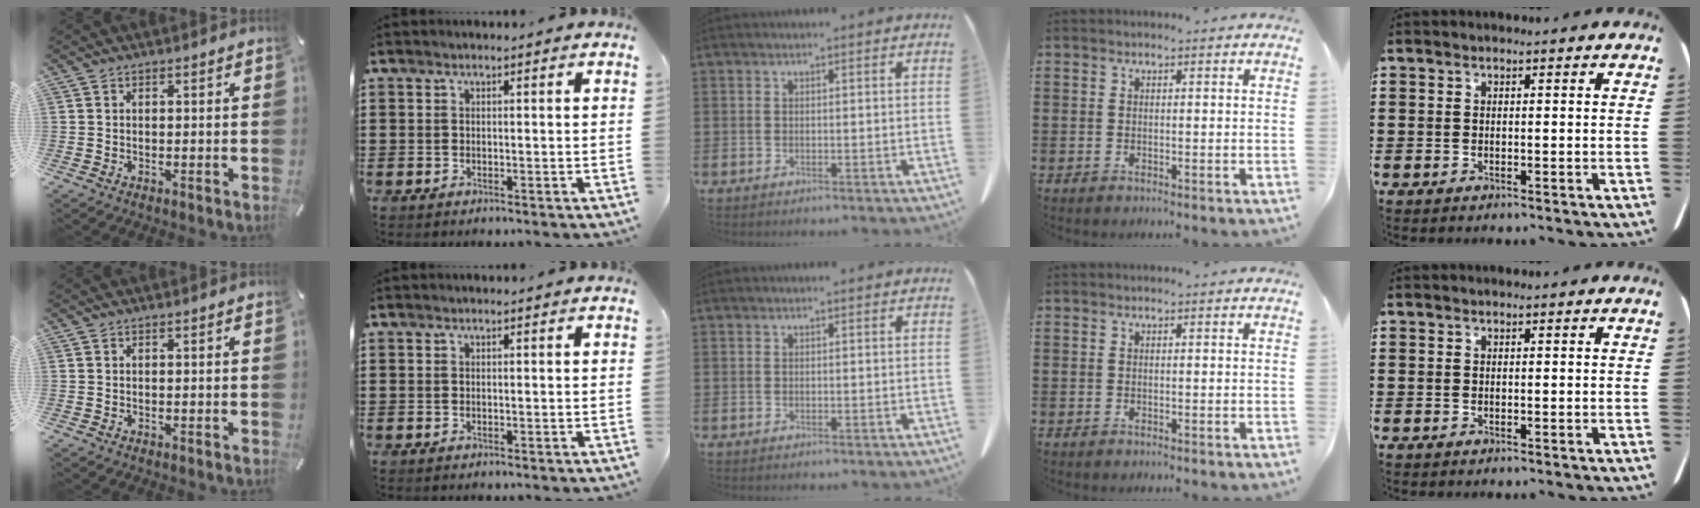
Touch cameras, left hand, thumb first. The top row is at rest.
{}